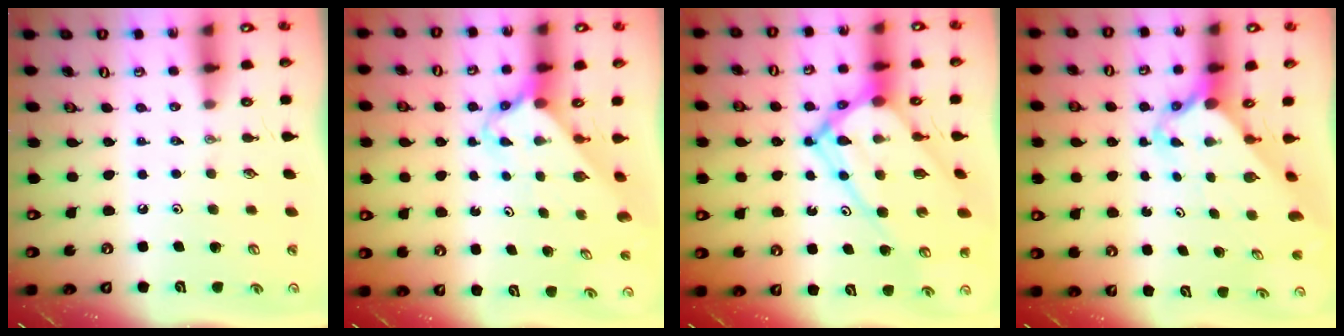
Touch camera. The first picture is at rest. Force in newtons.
{"total": 2.3, "press": 2.3, "slide": 0.2}
{"total": 18.9, "press": 18.8, "slide": 1.7}
{"total": 2.7, "press": 2.7, "slide": 0.2}